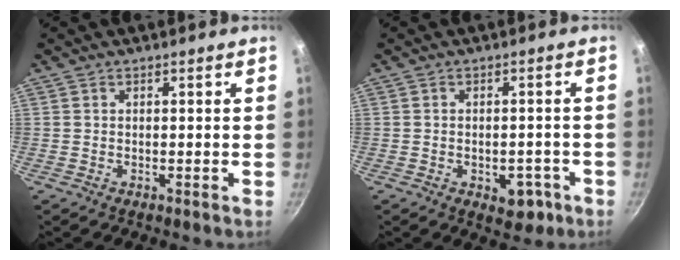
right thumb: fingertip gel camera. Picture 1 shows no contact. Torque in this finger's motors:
{"motor_torque": [-0.31, 0.17, 0.03, 0.46, 0.10]}